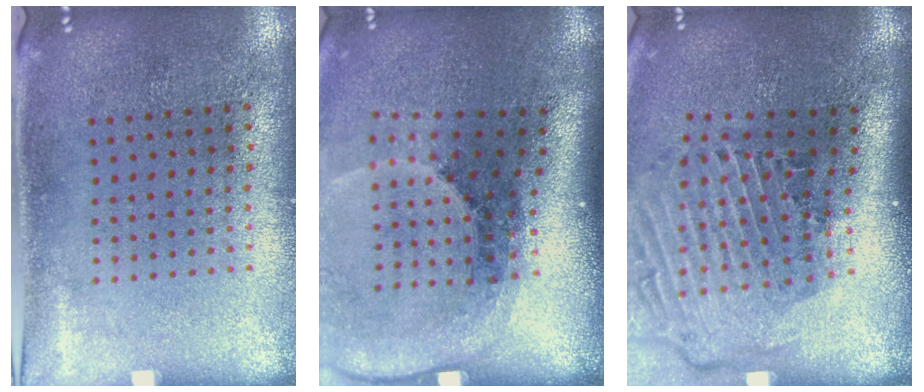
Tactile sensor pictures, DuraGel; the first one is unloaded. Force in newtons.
{"total": 2.7, "press": 1.8, "slide": 2.0}
{"total": 2.9, "press": 2.0, "slide": 2.1}